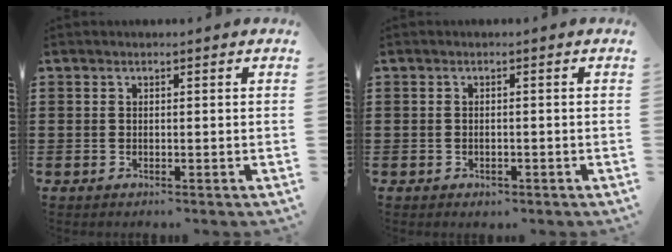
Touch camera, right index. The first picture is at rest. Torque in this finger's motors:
{"motor_torque": [0.54, 0.52, 0.11, 0.00]}